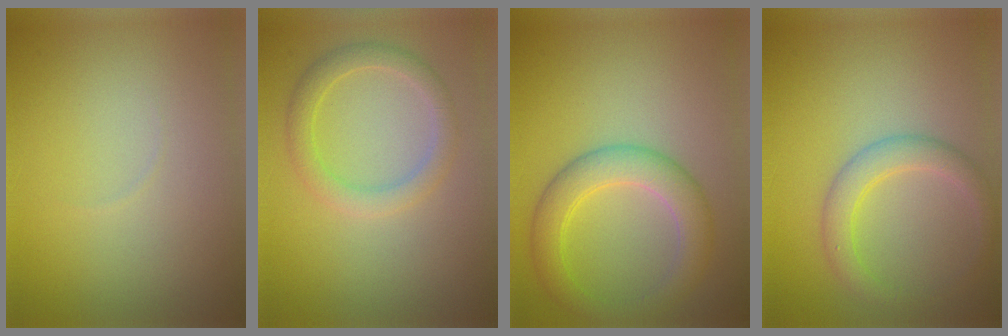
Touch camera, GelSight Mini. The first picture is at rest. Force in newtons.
{"total": 2.7, "press": 2.7, "slide": 0.0}
{"total": 4.5, "press": 4.4, "slide": 0.3}
{"total": 3.0, "press": 3.0, "slide": 0.1}